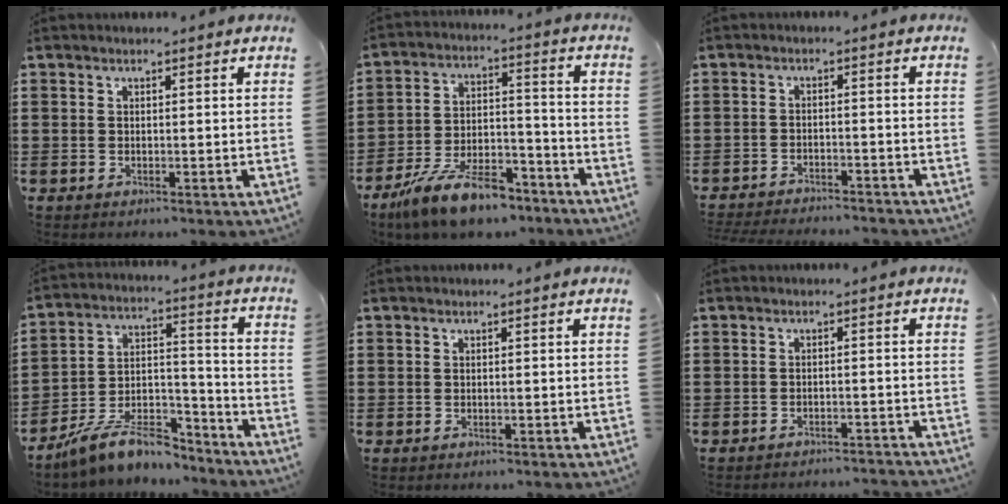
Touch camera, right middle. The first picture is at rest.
{"total": 11.7, "force": [-9.5, 2.9, 6.1], "torque": [-0.112, 0.031, -0.180]}
{"total": 3.2, "force": [-3.2, 0.0, 0.1], "torque": [-0.011, -0.003, -0.069]}
{"total": 9.4, "force": [-7.9, 3.3, 3.8], "torque": [-0.075, 0.023, -0.151]}
{"total": 0.0}
{"total": 2.1, "force": [-2.1, -0.1, 0.1], "torque": [-0.005, 0.003, -0.043]}